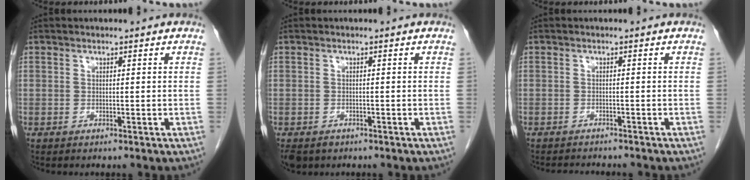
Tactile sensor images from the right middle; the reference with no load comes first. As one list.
[{"total": 5.2, "force": [-3.3, 3.6, 1.8], "torque": [-0.042, -0.005, -0.050]}, {"total": 3.9, "force": [-3.7, 0.7, 1.0], "torque": [-0.016, -0.009, -0.050]}]